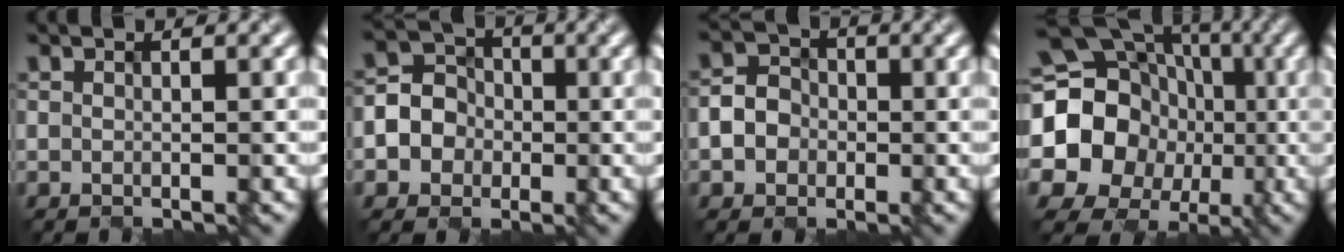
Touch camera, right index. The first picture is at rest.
{"total": 4.7, "force": [-1.3, 4.4, 1.0], "torque": [0.000, 0.013, -0.040]}
{"total": 2.9, "force": [-1.2, 2.5, 0.7], "torque": [-0.011, 0.002, -0.027]}
{"total": 21.1, "force": [-0.2, 19.6, 8.0], "torque": [-0.162, 0.028, -0.054]}